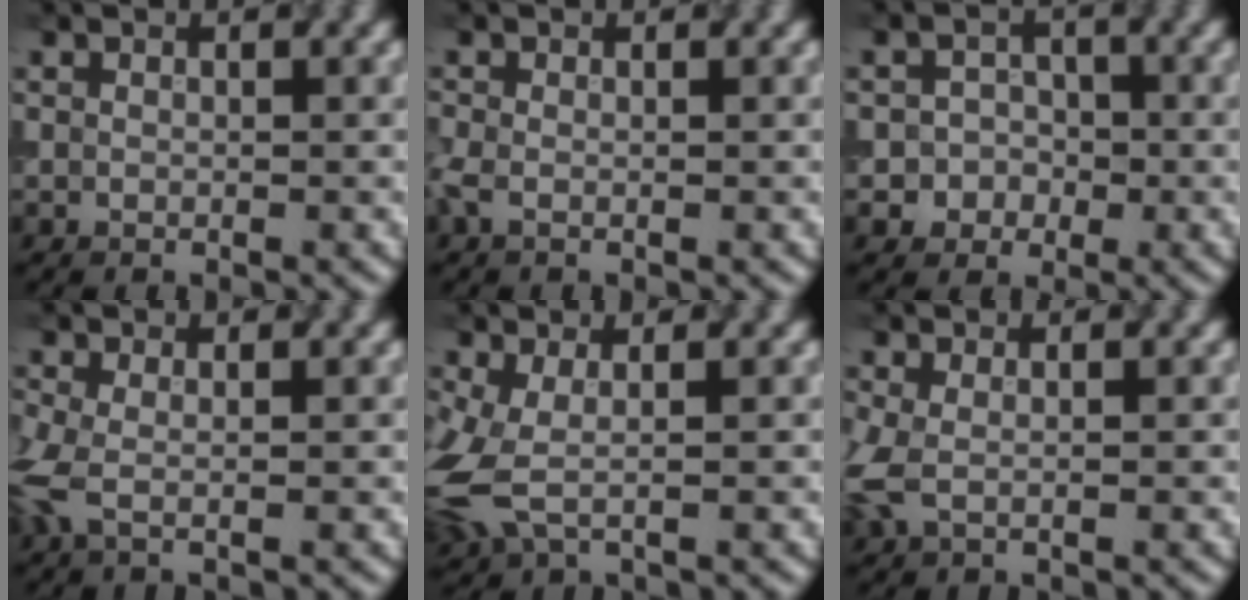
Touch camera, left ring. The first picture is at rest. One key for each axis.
{"total": 1.0, "fx": -0.3, "fy": 0.4, "fz": 0.8, "tx": -0.021, "ty": -0.003, "tz": -0.009}
{"total": 2.8, "fx": -0.9, "fy": 2.6, "fz": 0.6, "tx": 0.019, "ty": 0.004, "tz": -0.026}
{"total": 2.1, "fx": -0.3, "fy": 0.7, "fz": 2.0, "tx": -0.053, "ty": -0.004, "tz": -0.014}
{"total": 3.7, "fx": -0.2, "fy": 1.8, "fz": 3.2, "tx": -0.096, "ty": -0.007, "tz": -0.007}
{"total": 2.1, "fx": 0.0, "fy": 1.1, "fz": 1.8, "tx": -0.050, "ty": 0.000, "tz": -0.006}